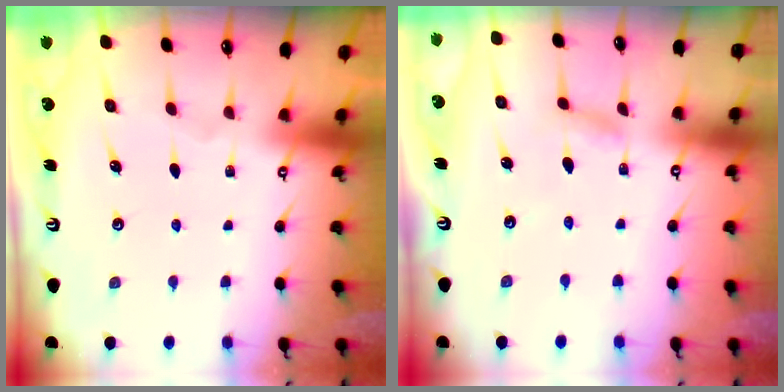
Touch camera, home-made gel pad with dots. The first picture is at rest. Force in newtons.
{"total": 2.4, "press": 2.4, "slide": 0.2}